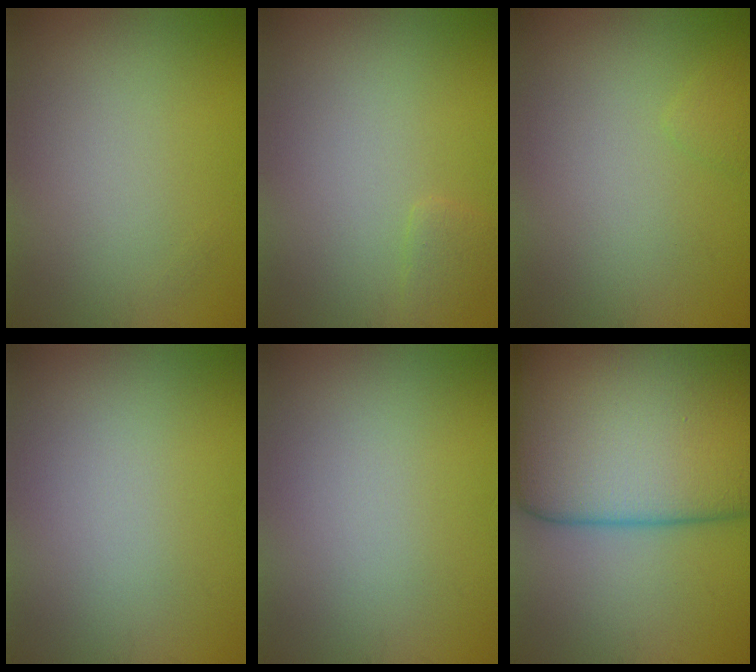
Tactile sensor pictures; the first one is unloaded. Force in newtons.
{"total": 1.0, "press": 1.0, "slide": 0.1}
{"total": 0.7, "press": 0.7, "slide": 0.0}
{"total": 0.0}
{"total": 0.0}
{"total": 20.4, "press": 20.4, "slide": 0.6}